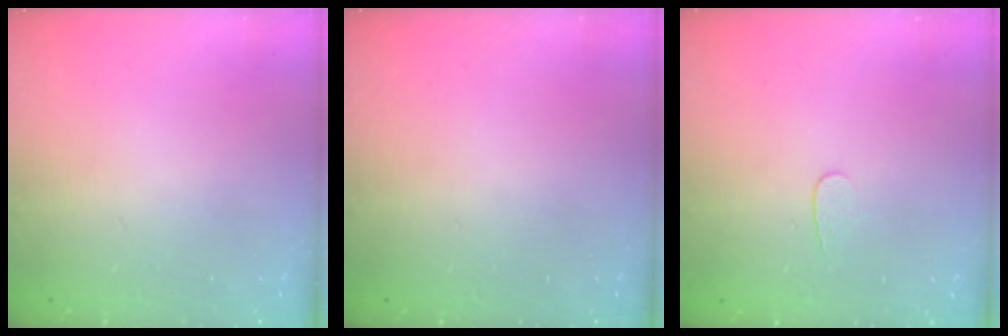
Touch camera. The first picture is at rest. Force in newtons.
{"total": 0.0}
{"total": 3.5, "press": 3.4, "slide": 0.4}